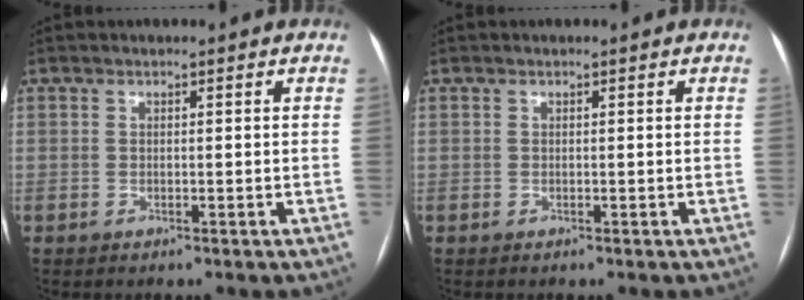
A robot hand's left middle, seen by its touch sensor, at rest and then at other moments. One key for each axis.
{"total": 0.0}